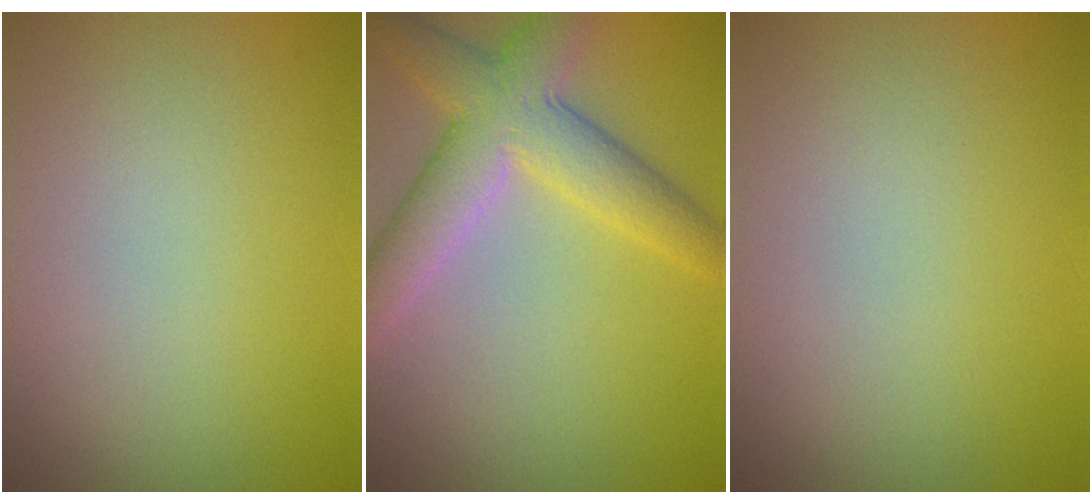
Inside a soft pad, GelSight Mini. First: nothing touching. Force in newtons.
{"total": 6.6, "press": 6.6, "slide": 0.6}
{"total": 0.0}